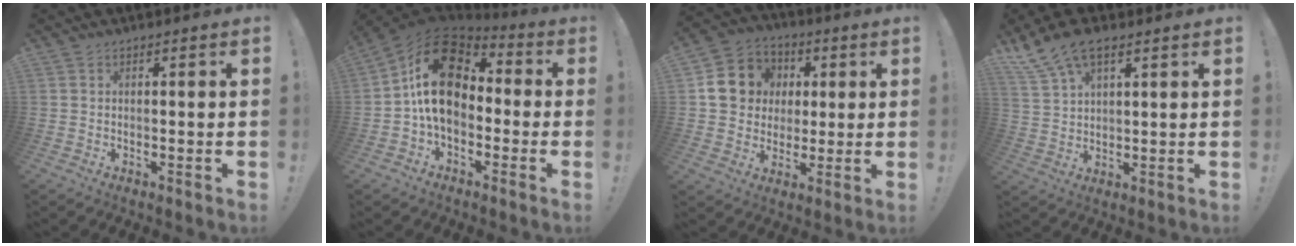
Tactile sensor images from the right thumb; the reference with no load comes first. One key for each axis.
{"total": 18.4, "fx": 2.6, "fy": 12.6, "fz": 13.2, "tx": -0.219, "ty": 0.010, "tz": 0.048}
{"total": 14.0, "fx": 2.6, "fy": 12.8, "fz": 5.2, "tx": -0.061, "ty": 0.005, "tz": 0.064}
{"total": 9.5, "fx": 6.2, "fy": 4.2, "fz": 5.8, "tx": -0.125, "ty": -0.022, "tz": 0.121}